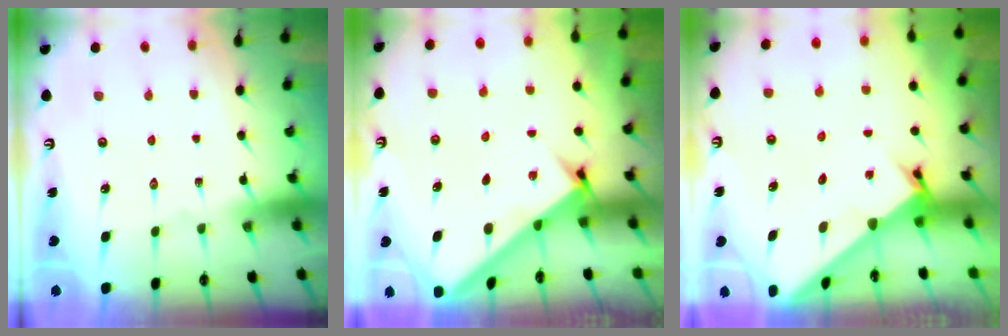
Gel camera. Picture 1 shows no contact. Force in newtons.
{"total": 2.8, "press": 2.8, "slide": 0.3}
{"total": 1.9, "press": 1.9, "slide": 0.2}